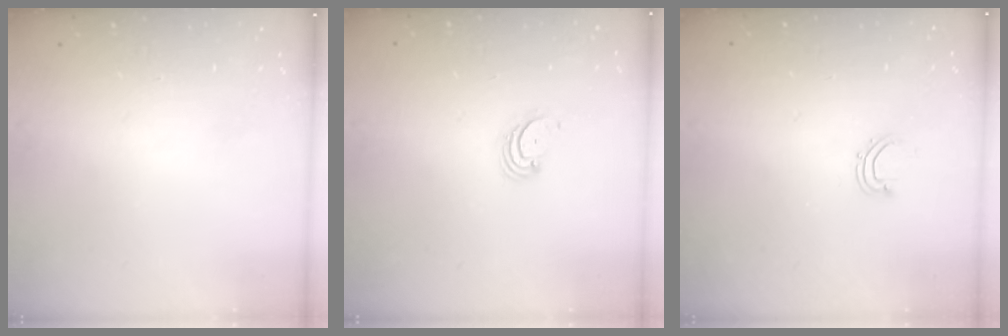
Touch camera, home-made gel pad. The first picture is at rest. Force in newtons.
{"total": 2.7, "press": 2.7, "slide": 0.3}
{"total": 3.9, "press": 3.8, "slide": 0.7}